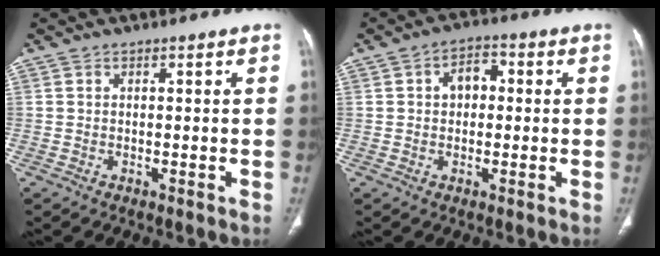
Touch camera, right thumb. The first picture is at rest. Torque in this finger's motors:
{"motor_torque": [-0.11, 0.30, 0.42, 0.32, 0.08]}